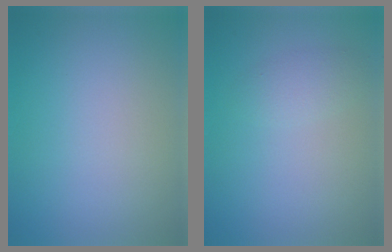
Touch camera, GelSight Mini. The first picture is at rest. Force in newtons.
{"total": 1.5, "press": 1.5, "slide": 0.0}